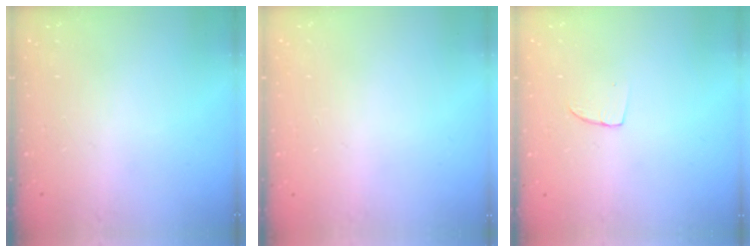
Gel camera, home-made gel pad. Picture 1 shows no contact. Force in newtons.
{"total": 0.8, "press": 0.4, "slide": 0.7}
{"total": 2.9, "press": 2.9, "slide": 0.2}